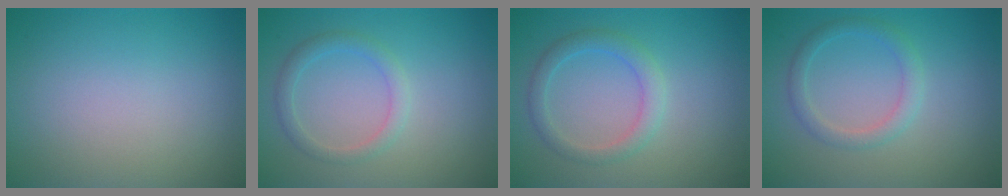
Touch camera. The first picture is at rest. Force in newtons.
{"total": 1.9, "press": 1.9, "slide": 0.1}
{"total": 2.3, "press": 2.3, "slide": 0.1}
{"total": 2.0, "press": 2.0, "slide": 0.0}